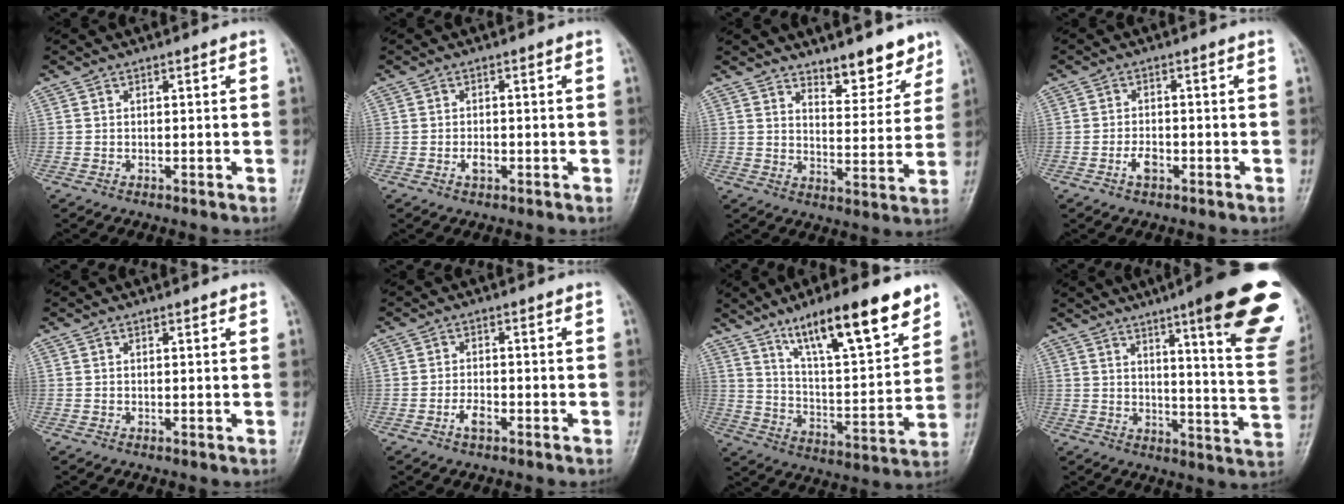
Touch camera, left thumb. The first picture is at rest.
{"total": 1.7, "force": [-0.8, 1.0, 1.1], "torque": [-0.017, 0.005, -0.014]}
{"total": 12.5, "force": [9.0, 4.1, 7.7], "torque": [-0.083, -0.063, 0.147]}
{"total": 2.7, "force": [-1.4, 1.5, 1.7], "torque": [-0.030, 0.010, -0.027]}
{"total": 0.6, "force": [0.4, 0.1, 0.3], "torque": [-0.007, -0.002, 0.005]}
{"total": 2.6, "force": [-1.5, 1.2, 1.6], "torque": [-0.031, 0.010, -0.030]}
{"total": 19.1, "force": [12.6, 4.6, 13.6], "torque": [-0.185, -0.058, 0.214]}
{"total": 23.7, "force": [13.5, 3.6, 19.1], "torque": [-0.215, -0.059, 0.171]}